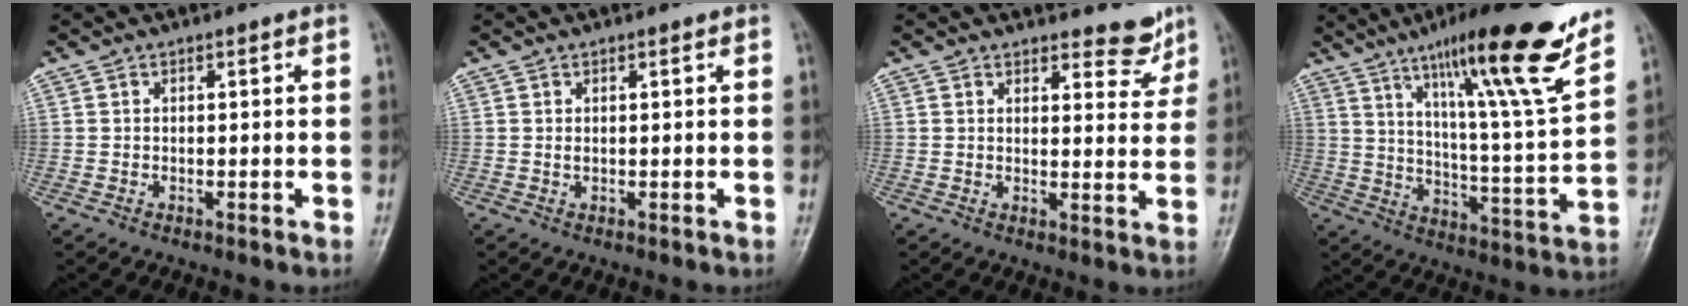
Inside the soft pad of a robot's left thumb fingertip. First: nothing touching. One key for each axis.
{"total": 0.9, "fx": 0.4, "fy": 0.4, "fz": 0.7, "tx": -0.009, "ty": 0.000, "tz": 0.008}
{"total": 5.0, "fx": 4.3, "fy": 2.1, "fz": 1.4, "tx": 0.008, "ty": -0.037, "tz": 0.053}
{"total": 22.7, "fx": 15.4, "fy": 2.0, "fz": 16.6, "tx": -0.225, "ty": -0.070, "tz": 0.241}